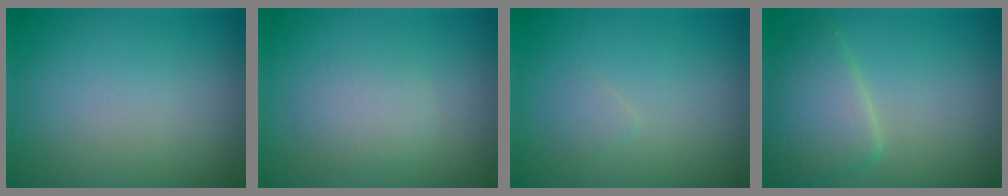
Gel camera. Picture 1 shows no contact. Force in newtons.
{"total": 2.0, "press": 2.0, "slide": 0.0}
{"total": 0.8, "press": 0.8, "slide": 0.1}
{"total": 3.7, "press": 3.7, "slide": 0.2}